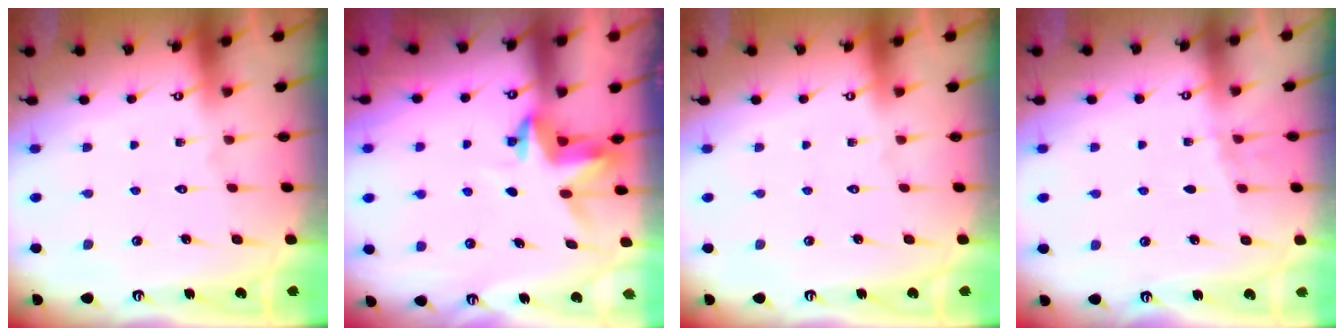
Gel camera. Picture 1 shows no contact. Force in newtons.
{"total": 3.9, "press": 3.9, "slide": 0.3}
{"total": 0.0}
{"total": 4.7, "press": 3.9, "slide": 2.7}